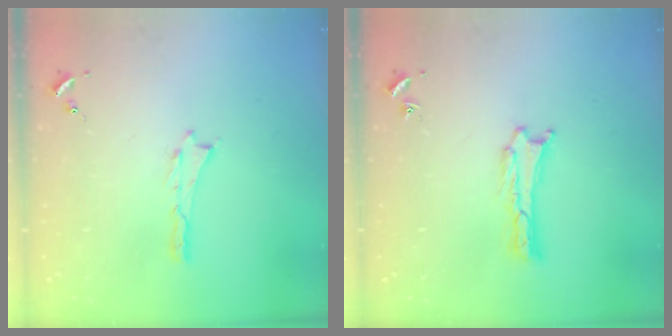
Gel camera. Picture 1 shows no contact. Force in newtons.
{"total": 0.8, "press": 0.8, "slide": 0.0}